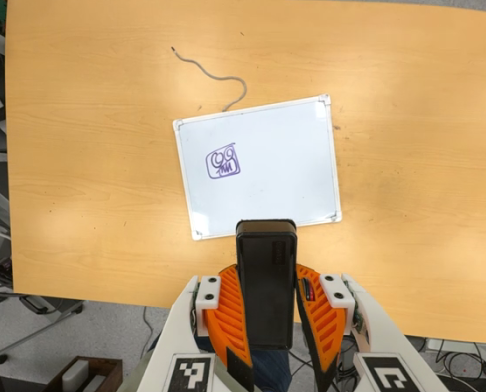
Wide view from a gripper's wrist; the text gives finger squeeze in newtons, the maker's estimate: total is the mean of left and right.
{"total": 11.3, "left": 8.7, "right": 13.9}